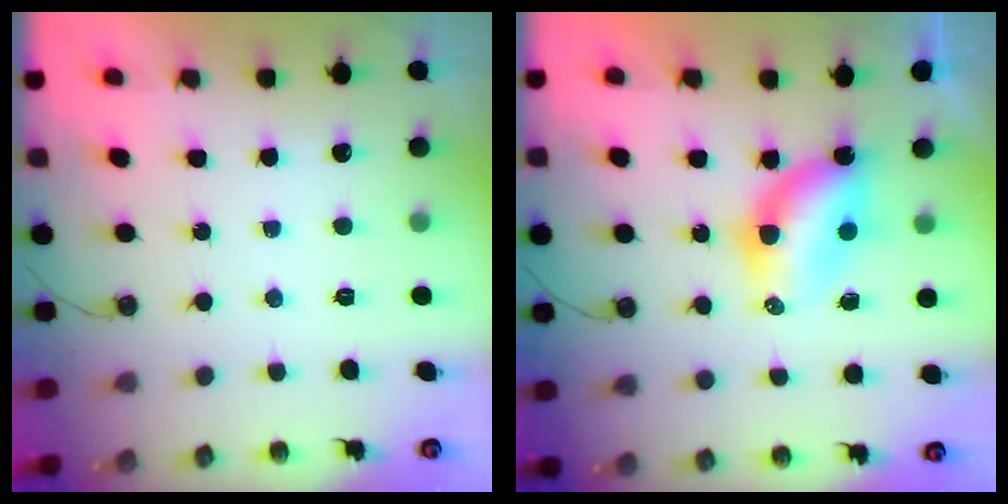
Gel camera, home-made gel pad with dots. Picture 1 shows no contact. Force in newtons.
{"total": 7.4, "press": 7.0, "slide": 2.4}